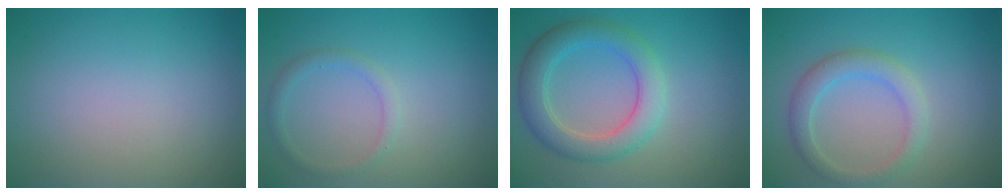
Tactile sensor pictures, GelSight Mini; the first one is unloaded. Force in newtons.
{"total": 1.4, "press": 1.4, "slide": 0.1}
{"total": 4.6, "press": 4.6, "slide": 0.1}
{"total": 2.8, "press": 2.8, "slide": 0.3}